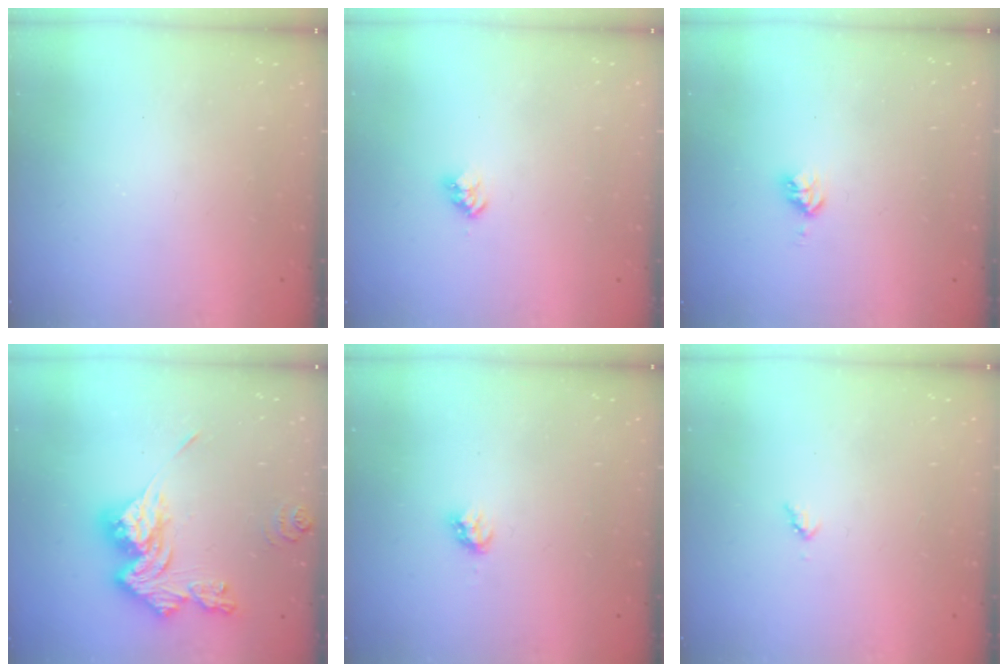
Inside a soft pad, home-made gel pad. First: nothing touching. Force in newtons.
{"total": 2.8, "press": 2.8, "slide": 0.4}
{"total": 3.7, "press": 3.7, "slide": 0.5}
{"total": 15.3, "press": 15.2, "slide": 1.4}
{"total": 2.8, "press": 2.8, "slide": 0.2}
{"total": 3.0, "press": 3.0, "slide": 0.3}